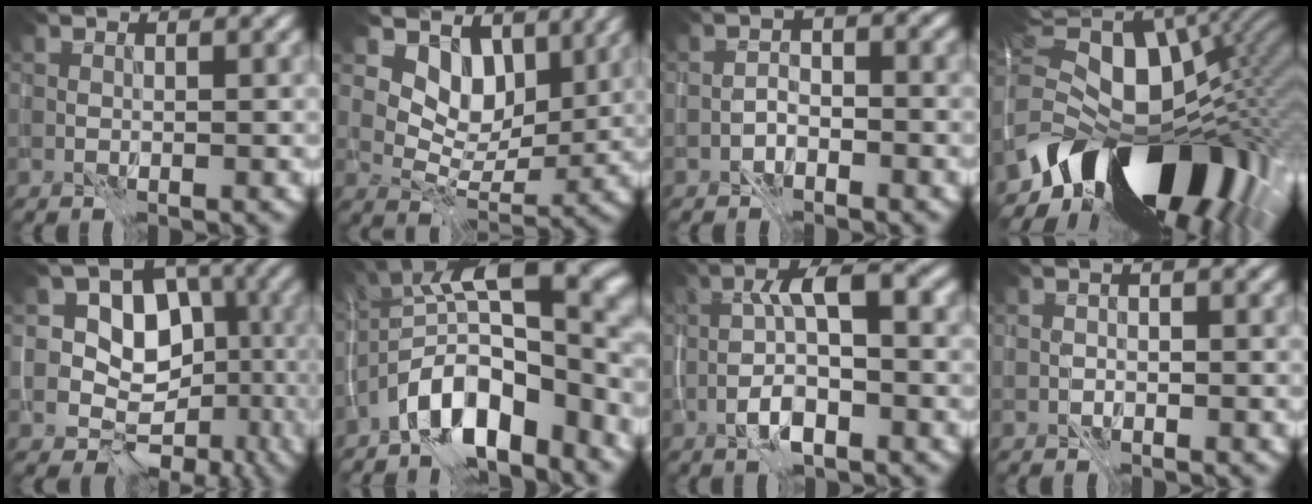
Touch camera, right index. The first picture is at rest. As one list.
[{"total": 7.6, "force": [4.2, 5.0, 3.7], "torque": [-0.061, -0.009, 0.066]}, {"total": 1.9, "force": [-1.4, 0.8, 1.0], "torque": [-0.020, 0.009, -0.031]}, {"total": 16.4, "force": [-6.0, 9.8, 11.7], "torque": [-0.189, 0.002, -0.108]}, {"total": 8.9, "force": [0.0, 7.7, 4.6], "torque": [-0.035, 0.014, -0.018]}, {"total": 12.1, "force": [-4.9, 5.7, 9.5], "torque": [-0.143, 0.010, -0.085]}, {"total": 5.0, "force": [-1.1, 1.8, 4.6], "torque": [-0.085, 0.015, -0.026]}, {"total": 1.0, "force": [-0.7, 0.4, 0.6], "torque": [-0.012, 0.004, -0.017]}]